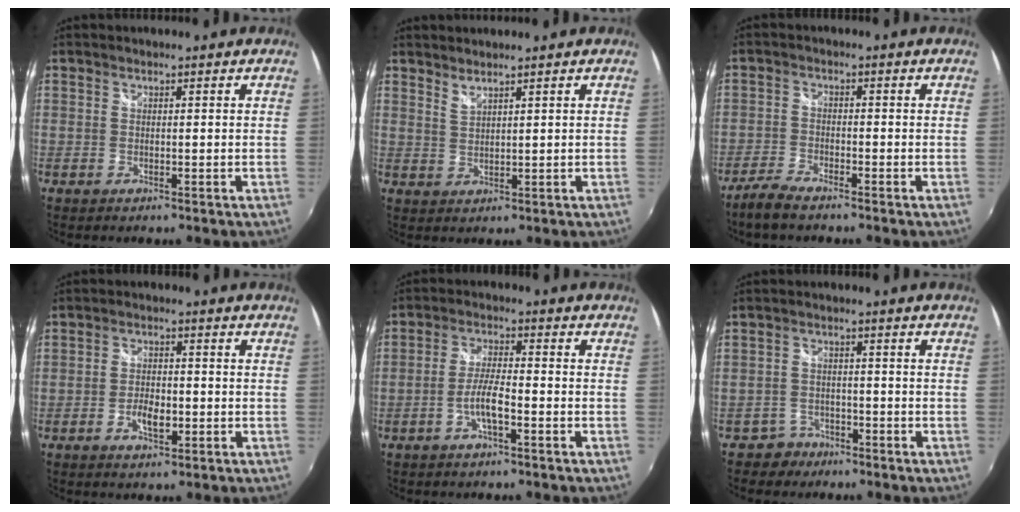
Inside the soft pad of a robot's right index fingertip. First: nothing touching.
{"total": 2.0, "force": [1.9, 0.1, 0.7], "torque": [-0.011, 0.001, 0.034]}
{"total": 5.2, "force": [-4.3, 1.3, 2.6], "torque": [-0.077, -0.007, -0.088]}
{"total": 4.3, "force": [-1.4, 2.2, 3.4], "torque": [-0.070, -0.002, -0.025]}
{"total": 5.0, "force": [-2.3, 0.8, 4.3], "torque": [-0.089, 0.002, -0.043]}
{"total": 4.2, "force": [-3.0, 3.0, -0.2], "torque": [-0.007, 0.015, -0.055]}